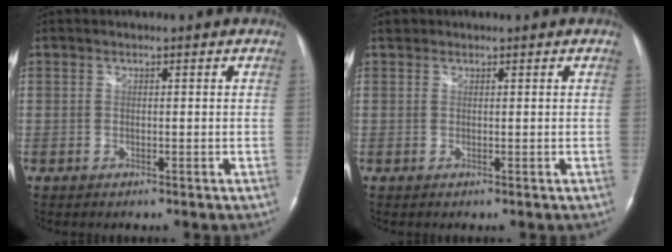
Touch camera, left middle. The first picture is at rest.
{"total": 0.7, "force": [0.5, 0.5, 0.0], "torque": [-0.002, 0.011, 0.008]}